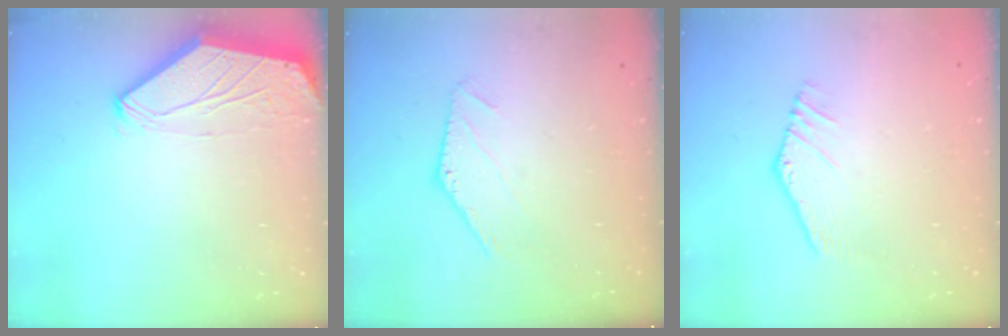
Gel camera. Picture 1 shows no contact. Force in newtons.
{"total": 0.0}
{"total": 4.0, "press": 4.0, "slide": 0.2}